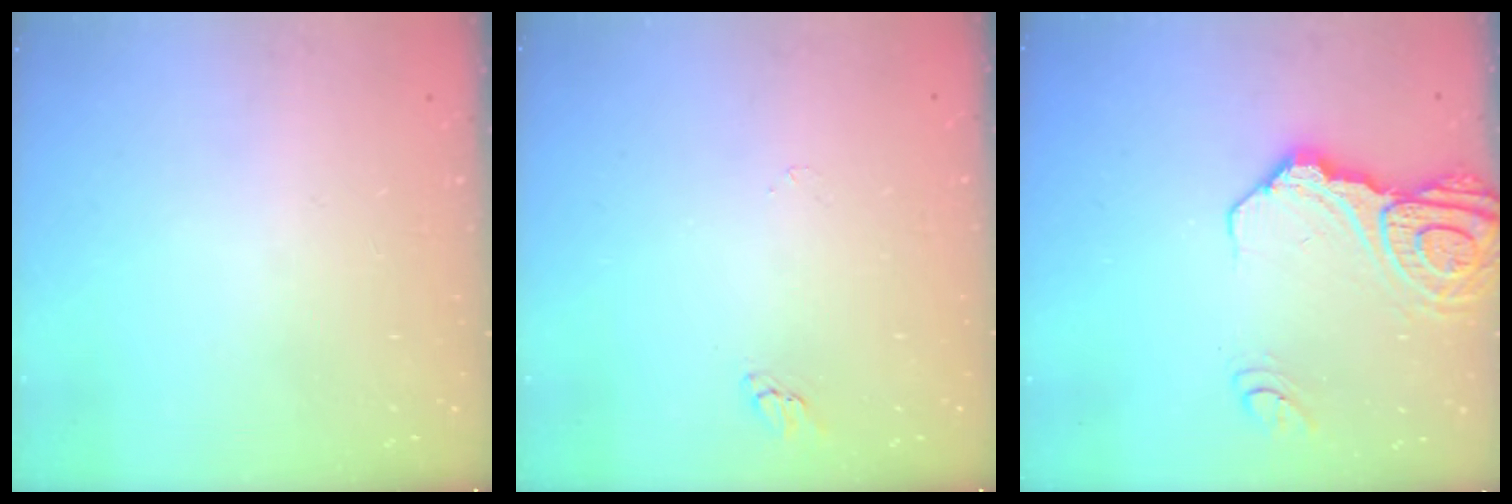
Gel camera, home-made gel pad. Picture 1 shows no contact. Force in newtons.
{"total": 2.5, "press": 2.5, "slide": 0.2}
{"total": 16.8, "press": 16.7, "slide": 2.0}